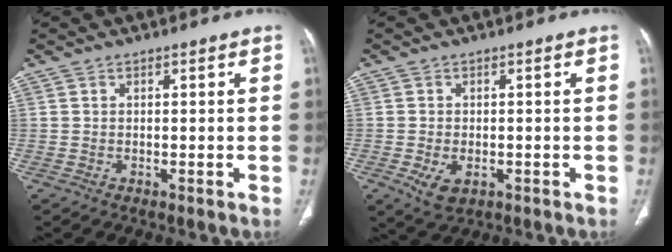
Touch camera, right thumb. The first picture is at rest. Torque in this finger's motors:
{"motor_torque": [-0.19, 0.26, 0.35, 0.40, 0.14]}